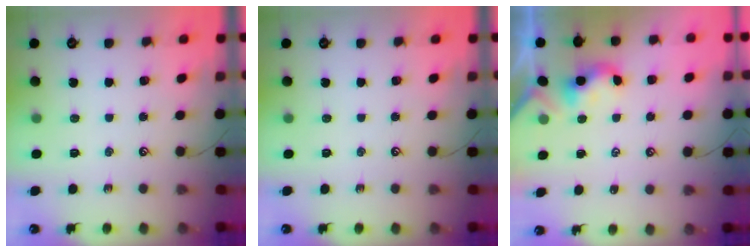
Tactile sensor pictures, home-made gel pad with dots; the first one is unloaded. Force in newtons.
{"total": 0.0}
{"total": 2.2, "press": 2.2, "slide": 0.2}